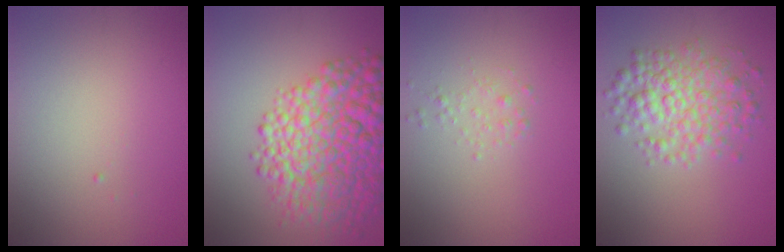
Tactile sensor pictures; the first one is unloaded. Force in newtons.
{"total": 11.3, "press": 11.2, "slide": 0.4}
{"total": 0.9, "press": 0.9, "slide": 0.0}
{"total": 5.2, "press": 5.2, "slide": 0.1}